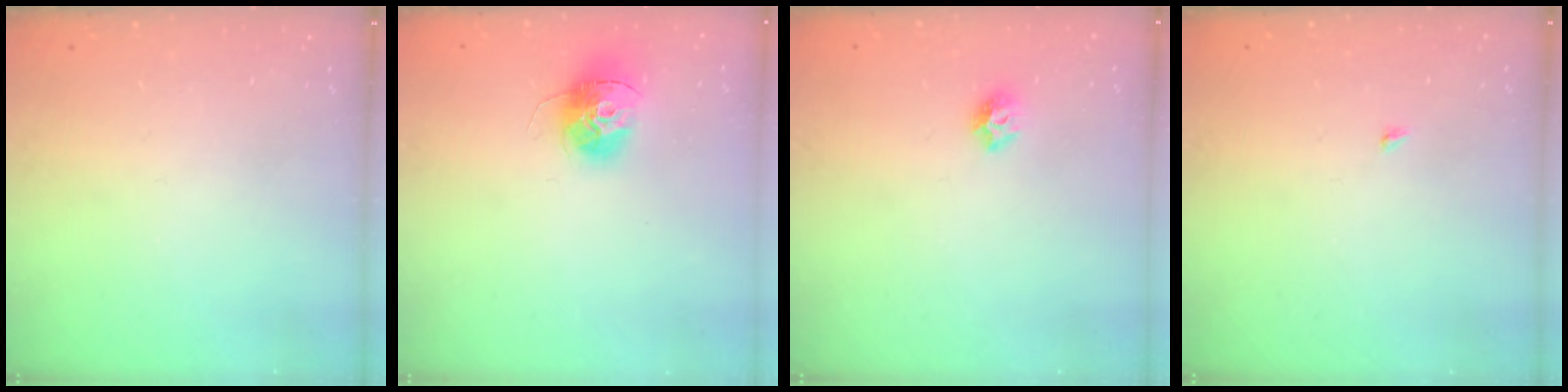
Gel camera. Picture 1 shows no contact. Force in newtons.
{"total": 13.6, "press": 13.5, "slide": 1.3}
{"total": 6.7, "press": 6.7, "slide": 0.8}
{"total": 1.9, "press": 1.9, "slide": 0.3}